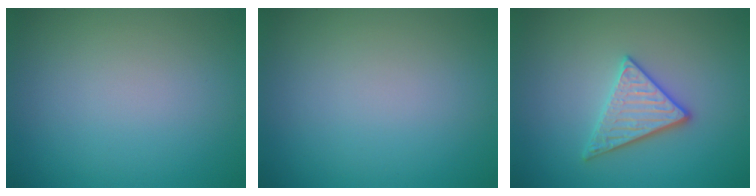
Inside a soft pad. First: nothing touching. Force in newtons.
{"total": 0.0}
{"total": 3.0, "press": 2.9, "slide": 0.8}